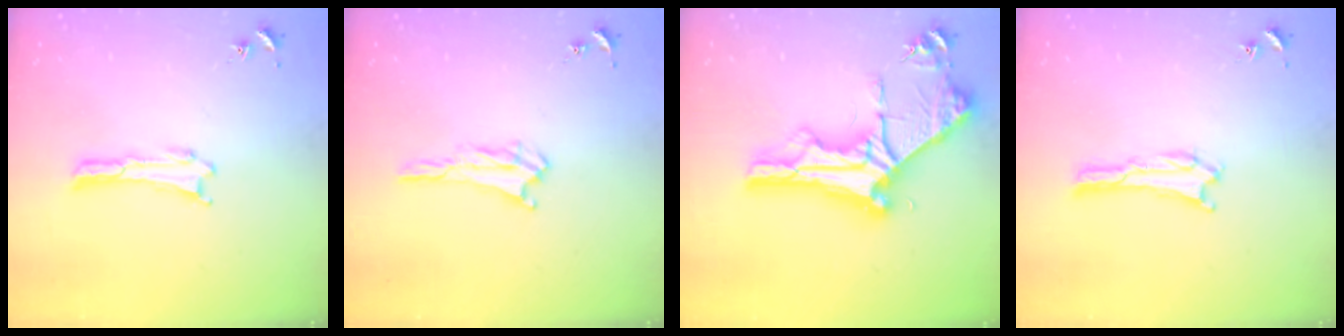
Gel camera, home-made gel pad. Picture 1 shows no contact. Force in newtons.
{"total": 1.7, "press": 1.7, "slide": 0.2}
{"total": 10.3, "press": 10.2, "slide": 1.2}
{"total": 1.3, "press": 1.3, "slide": 0.4}